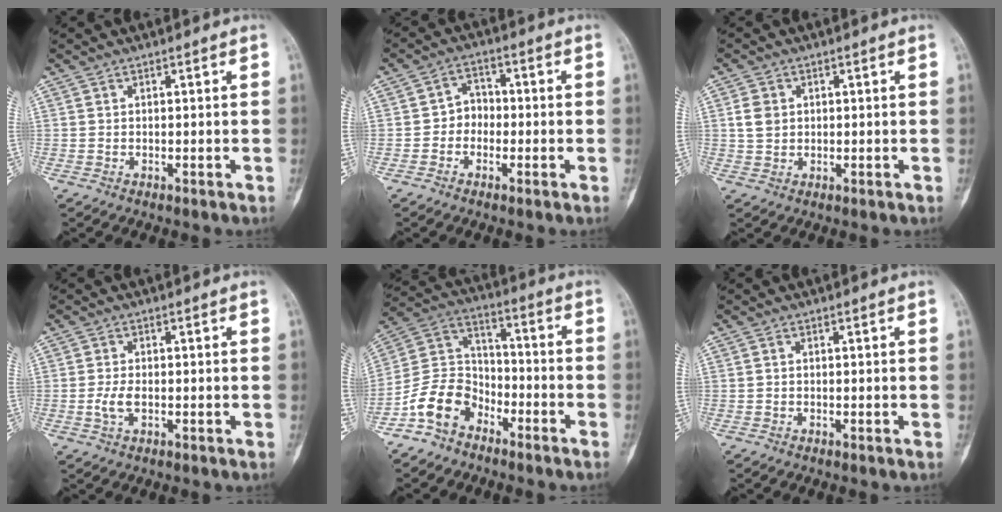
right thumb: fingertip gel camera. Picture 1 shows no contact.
{"total": 4.6, "force": [-1.2, 4.0, 2.2], "torque": [-0.009, 0.021, -0.032]}
{"total": 3.5, "force": [0.7, 2.9, 1.9], "torque": [-0.028, 0.002, 0.014]}
{"total": 2.9, "force": [-0.6, 1.5, 2.4], "torque": [-0.057, 0.003, -0.012]}
{"total": 10.8, "force": [-7.1, 7.0, 4.2], "torque": [-0.069, 0.071, -0.147]}
{"total": 0.0}